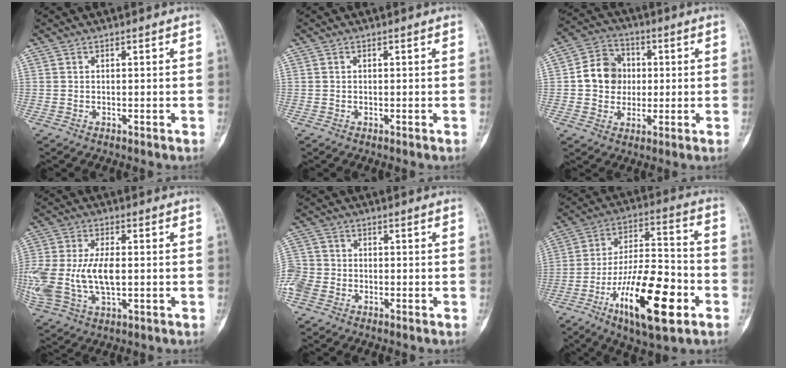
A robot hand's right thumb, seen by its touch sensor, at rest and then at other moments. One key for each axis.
{"total": 0.0}
{"total": 9.7, "fx": 0.4, "fy": 8.5, "fz": 4.6, "tx": -0.047, "ty": 0.014, "tz": -0.001}
{"total": 16.4, "fx": -1.0, "fy": 9.1, "fz": 13.7, "tx": -0.324, "ty": 0.000, "tz": -0.009}
{"total": 6.8, "fx": -3.0, "fy": 5.4, "fz": 2.9, "tx": -0.071, "ty": 0.015, "tz": -0.063}
{"total": 20.9, "fx": -8.7, "fy": 7.3, "fz": 17.6, "tx": -0.287, "ty": 0.046, "tz": -0.139}